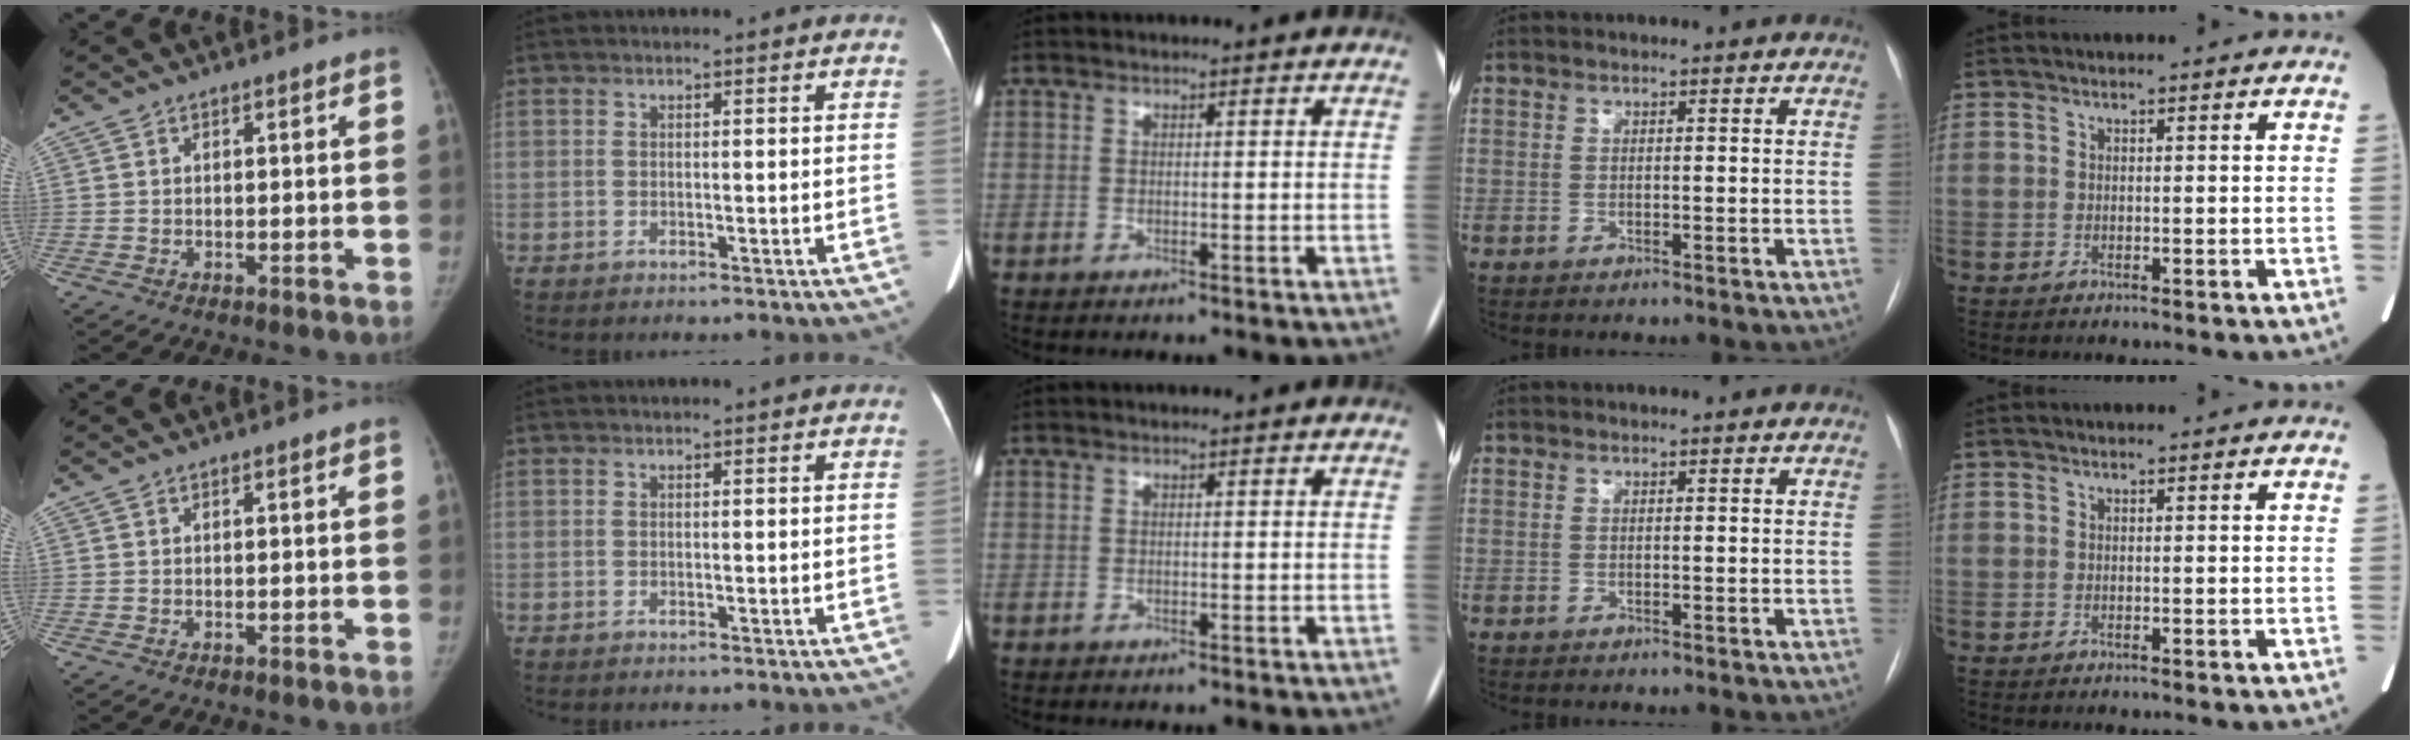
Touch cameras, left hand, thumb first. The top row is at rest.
{}